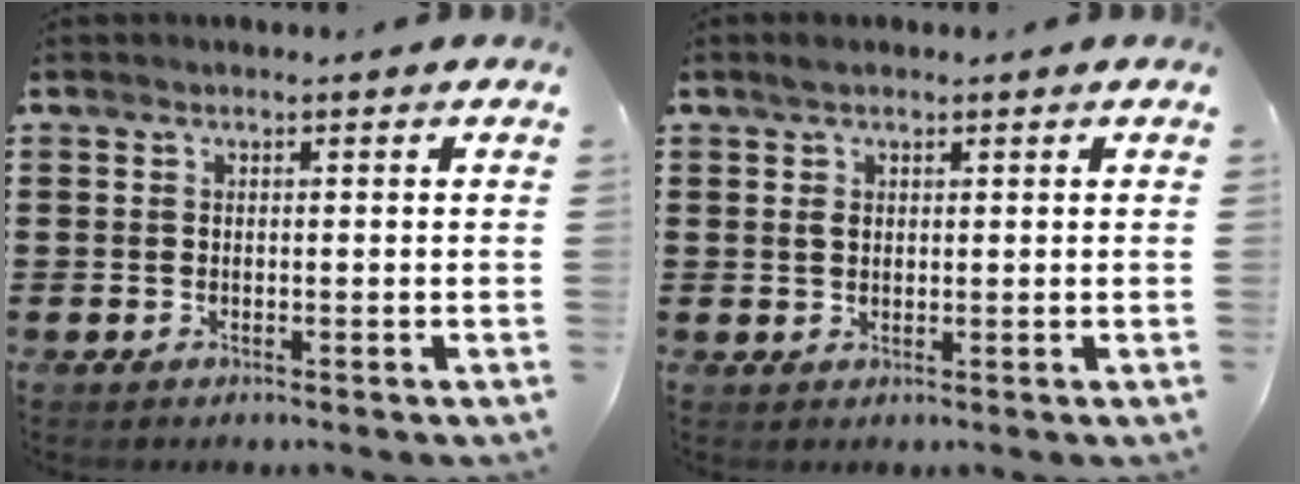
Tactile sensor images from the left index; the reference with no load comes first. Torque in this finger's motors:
{"motor_torque": [0.99, -1.15, 0.15, 0.02]}